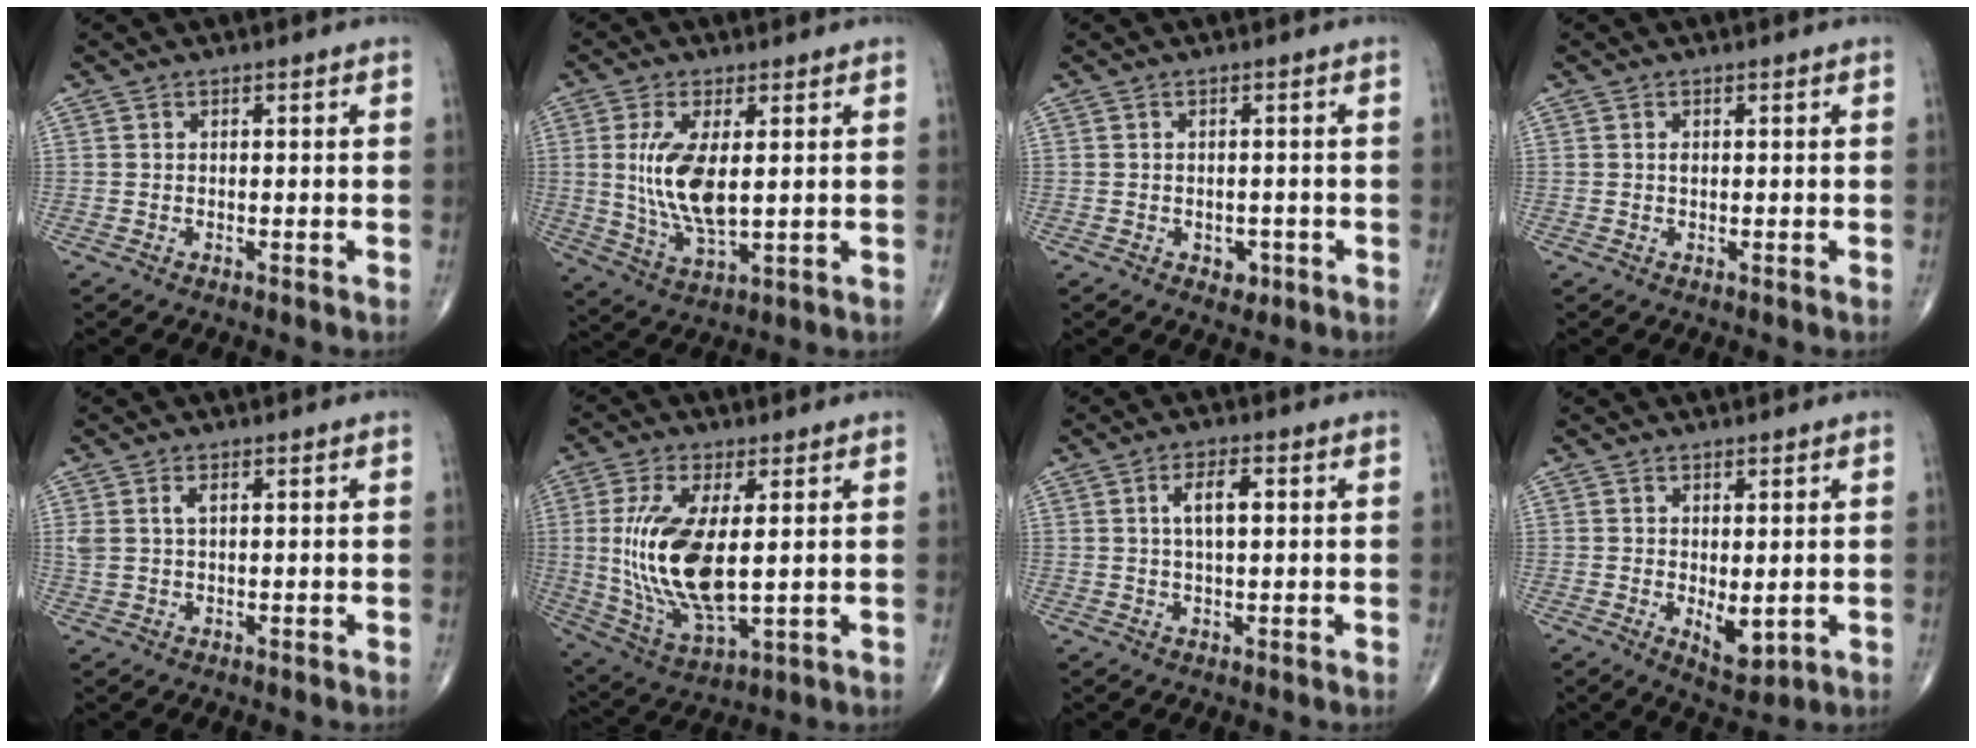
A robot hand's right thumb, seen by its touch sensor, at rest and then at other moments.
{"total": 11.1, "force": [1.3, 4.4, 10.1], "torque": [-0.207, -0.020, 0.035]}
{"total": 2.2, "force": [-1.0, 1.6, 1.1], "torque": [-0.002, 0.003, -0.010]}
{"total": 0.7, "force": [0.1, 0.4, 0.5], "torque": [-0.008, 0.000, 0.001]}
{"total": 2.7, "force": [1.0, 1.3, 2.2], "torque": [-0.054, 0.008, 0.024]}
{"total": 16.9, "force": [1.2, 7.0, 15.3], "torque": [-0.318, -0.021, 0.036]}
{"total": 5.0, "force": [1.0, 2.1, 4.5], "torque": [-0.079, 0.004, 0.017]}
{"total": 4.6, "force": [-0.4, 2.1, 4.1], "torque": [-0.049, -0.015, 0.004]}